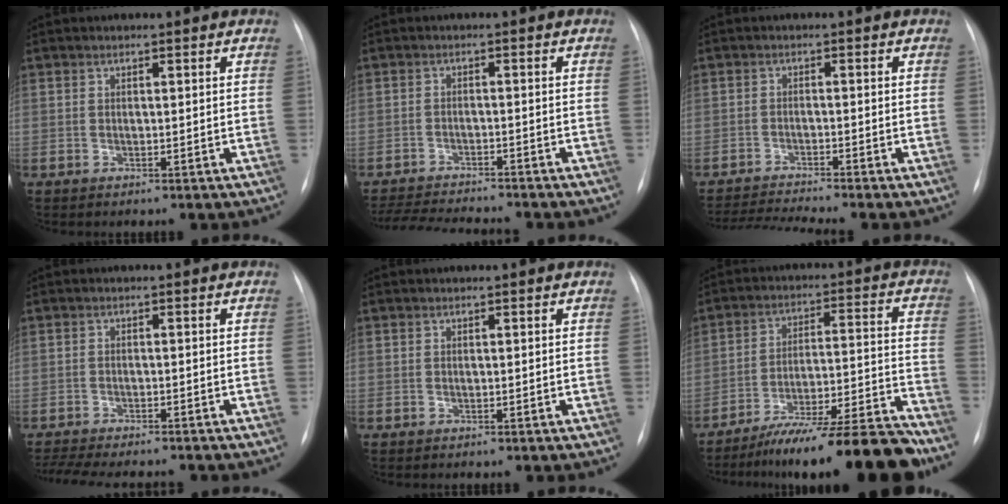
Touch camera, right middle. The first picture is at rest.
{"total": 9.9, "force": [-9.4, 0.3, 3.3], "torque": [-0.053, -0.008, -0.147]}
{"total": 6.2, "force": [-5.6, -2.0, 1.8], "torque": [-0.031, -0.016, -0.097]}
{"total": 11.7, "force": [-10.5, 1.8, 4.9], "torque": [-0.080, -0.010, -0.145]}
{"total": 0.0}
{"total": 17.4, "force": [-15.2, -1.1, 8.4], "torque": [-0.104, 0.011, -0.247]}